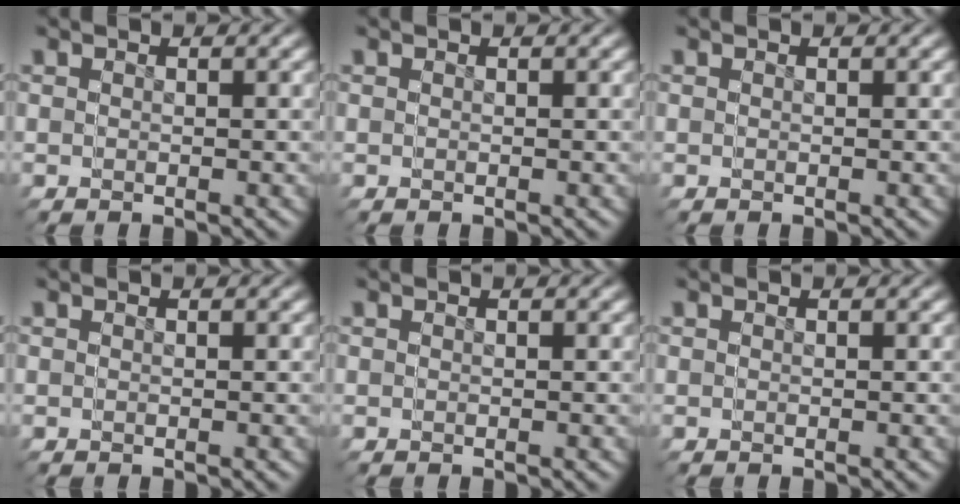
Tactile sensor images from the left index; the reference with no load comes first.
{"total": 0.0}
{"total": 0.0}
{"total": 0.0}
{"total": 0.0}
{"total": 0.0}